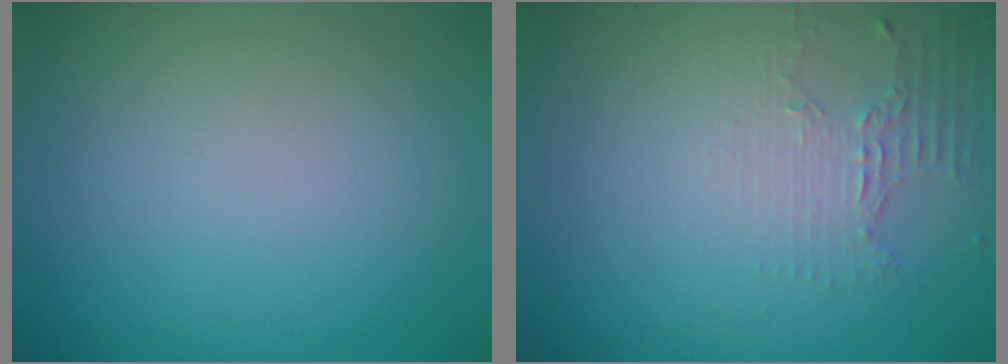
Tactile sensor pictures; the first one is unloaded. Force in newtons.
{"total": 1.9, "press": 1.4, "slide": 1.3}